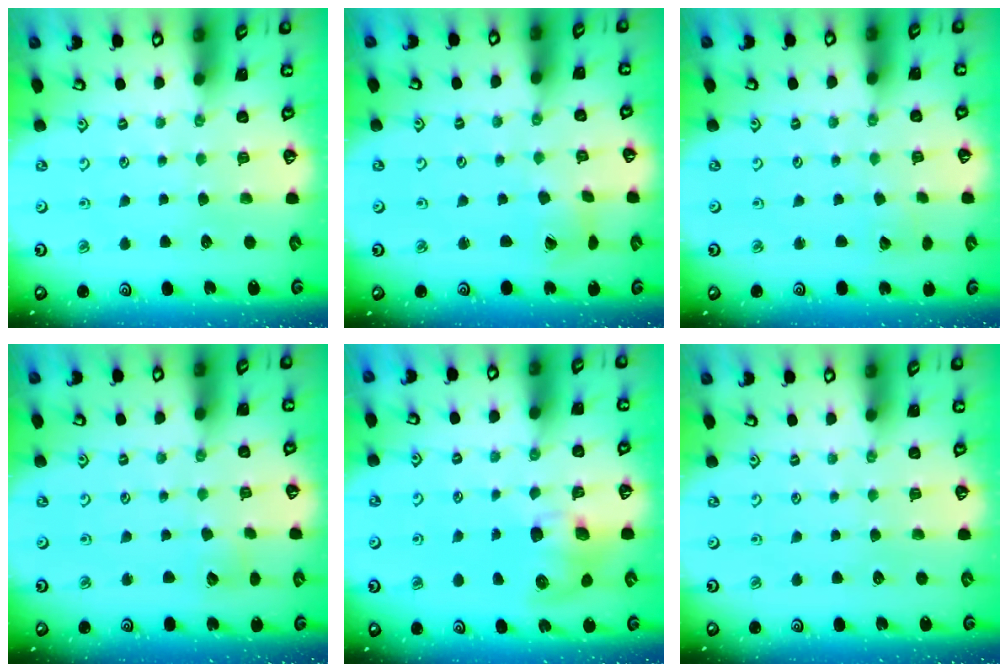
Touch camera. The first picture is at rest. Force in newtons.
{"total": 2.0, "press": 2.0, "slide": 0.3}
{"total": 2.7, "press": 2.7, "slide": 0.3}
{"total": 3.5, "press": 3.5, "slide": 0.4}
{"total": 9.0, "press": 9.0, "slide": 1.0}
{"total": 0.0}